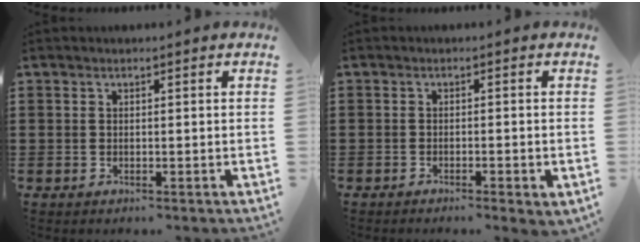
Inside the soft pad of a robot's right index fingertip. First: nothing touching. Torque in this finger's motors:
{"motor_torque": [1.04, -0.66, 0.12, 0.09]}